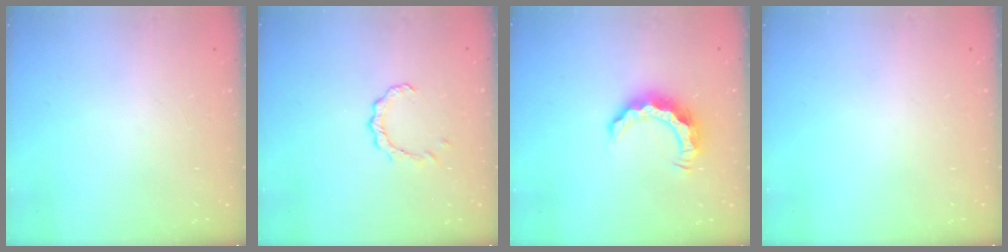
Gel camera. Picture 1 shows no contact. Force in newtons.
{"total": 2.4, "press": 2.4, "slide": 0.3}
{"total": 8.5, "press": 8.5, "slide": 0.4}
{"total": 0.0}